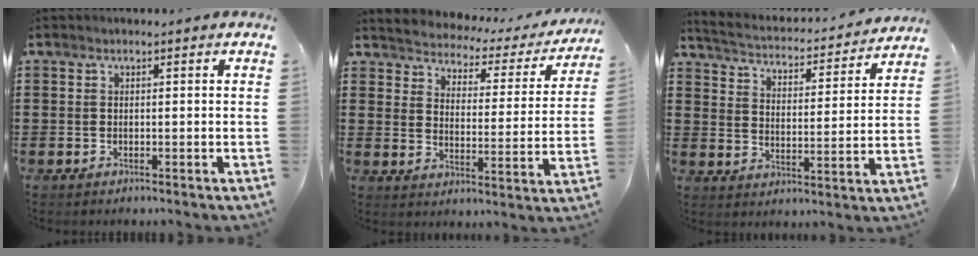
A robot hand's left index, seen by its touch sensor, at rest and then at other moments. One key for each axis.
{"total": 2.3, "fx": 2.2, "fy": 0.5, "fz": -0.2, "tx": -0.017, "ty": -0.028, "tz": 0.026}
{"total": 2.8, "fx": 2.7, "fy": 0.2, "fz": 0.3, "tx": -0.029, "ty": -0.029, "tz": 0.037}